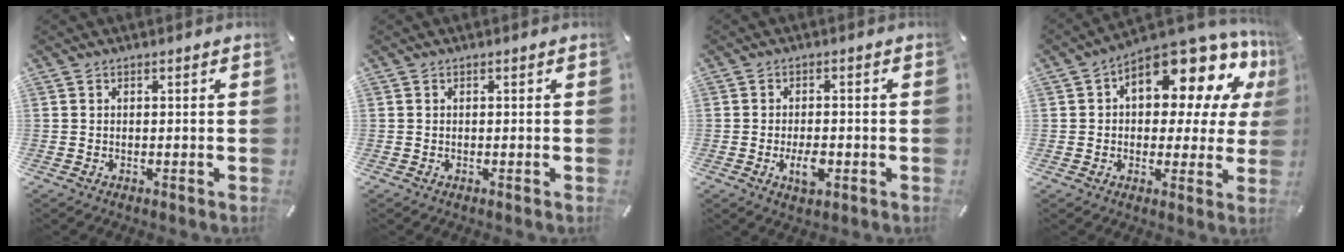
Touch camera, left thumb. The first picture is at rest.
{"total": 0.0}
{"total": 5.3, "force": [-1.7, 2.7, 4.2], "torque": [-0.088, 0.002, -0.030]}
{"total": 14.7, "force": [9.2, 6.7, 9.4], "torque": [-0.131, -0.083, 0.152]}